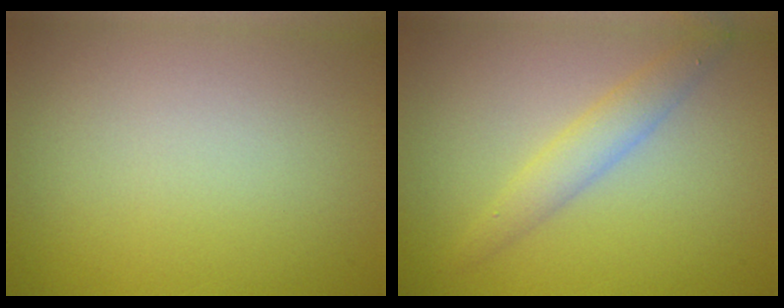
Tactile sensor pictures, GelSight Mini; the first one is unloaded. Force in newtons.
{"total": 2.4, "press": 2.4, "slide": 0.1}